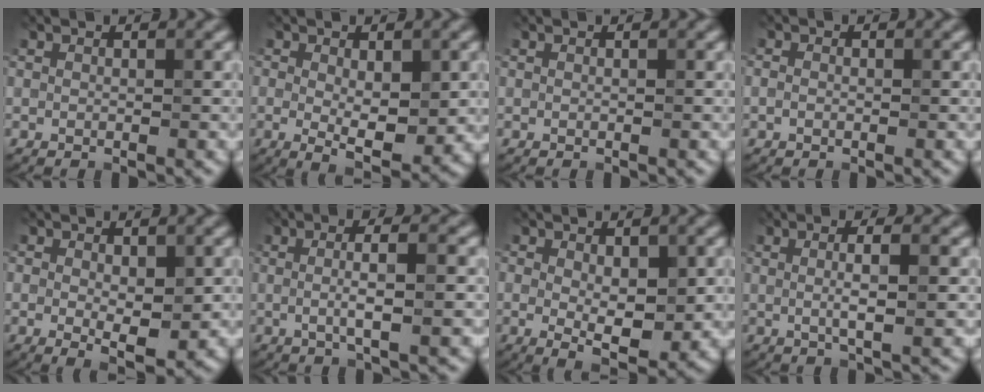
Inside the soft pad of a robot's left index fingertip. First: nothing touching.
{"total": 5.3, "force": [-0.1, 2.3, 4.8], "torque": [-0.076, -0.009, 0.002]}
{"total": 0.0}
{"total": 0.9, "force": [-0.3, 0.7, 0.5], "torque": [-0.011, 0.000, -0.007]}
{"total": 4.2, "force": [-0.2, 2.0, 3.7], "torque": [-0.056, -0.008, 0.003]}
{"total": 5.1, "force": [0.0, 1.2, 5.0], "torque": [-0.083, 0.002, -0.002]}
{"total": 5.7, "force": [-0.2, 2.8, 5.0], "torque": [-0.079, -0.010, 0.002]}
{"total": 4.1, "force": [0.2, 1.0, 4.0], "torque": [-0.064, 0.001, 0.004]}